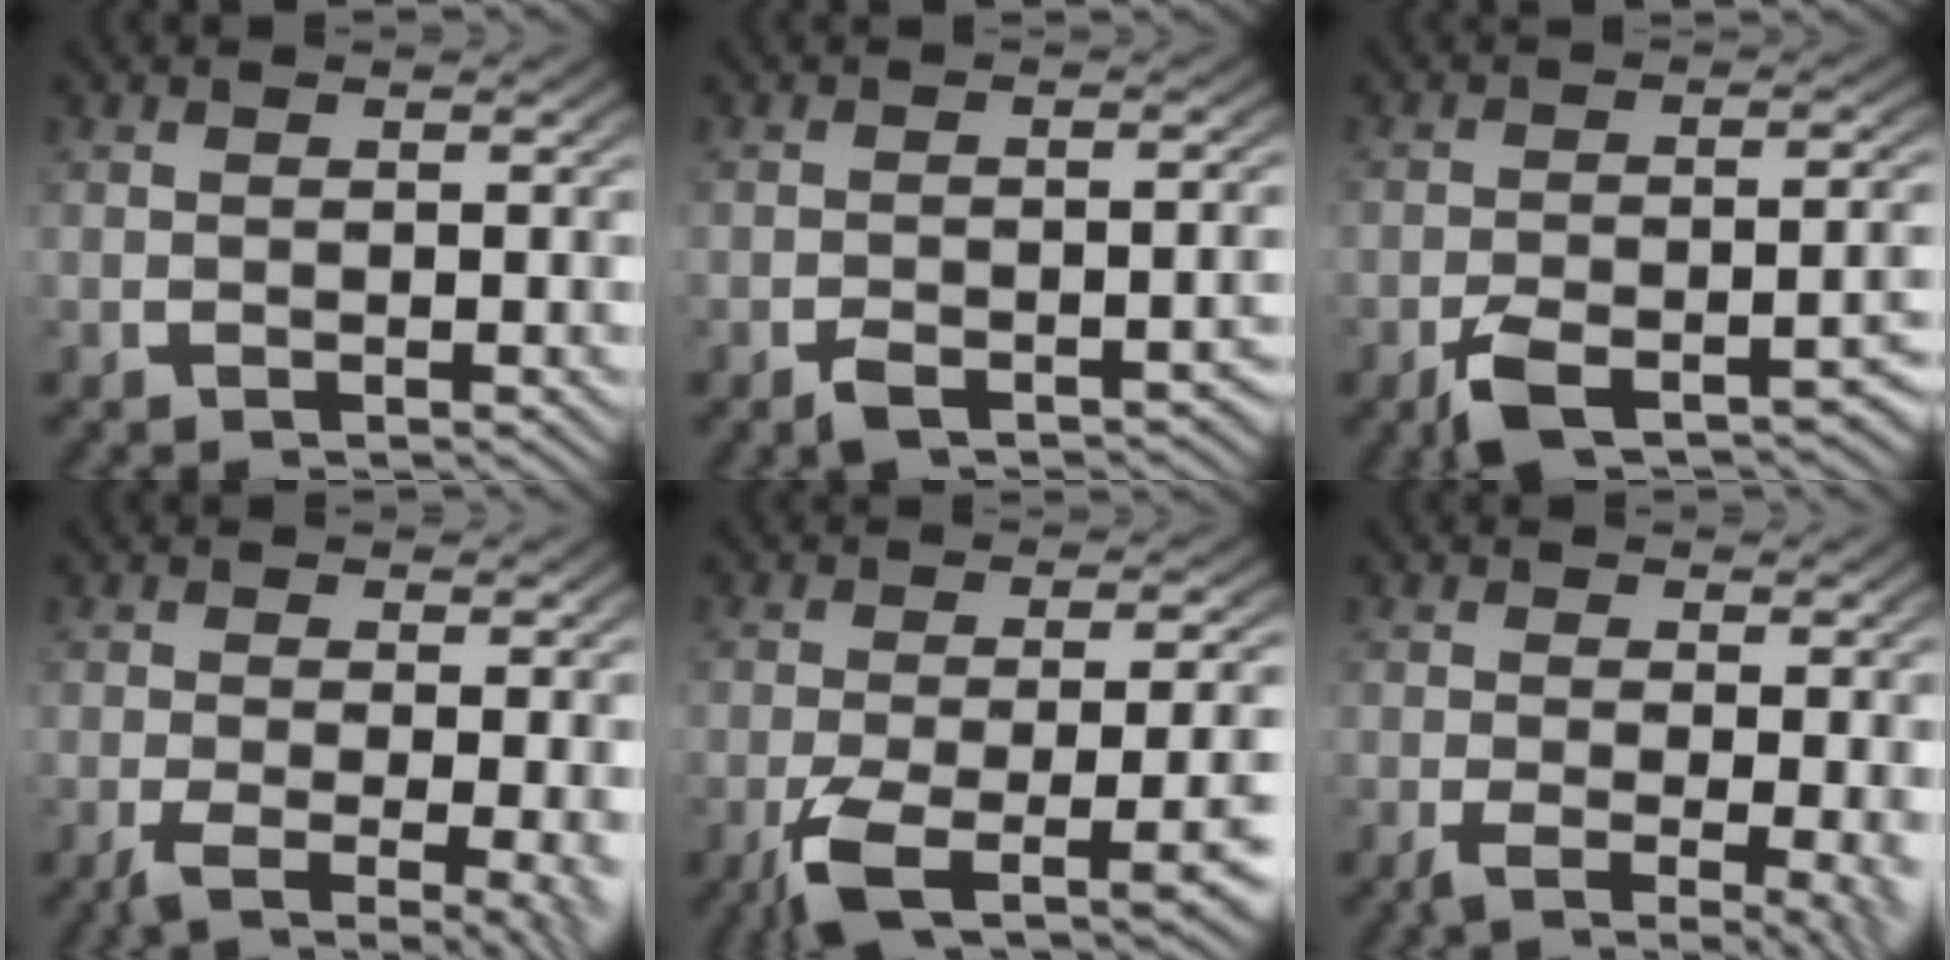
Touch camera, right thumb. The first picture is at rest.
{"total": 2.7, "force": [-2.3, 0.6, 1.2], "torque": [-0.023, -0.003, -0.036]}
{"total": 5.4, "force": [-3.9, 1.8, 3.3], "torque": [-0.060, -0.012, -0.058]}
{"total": 5.5, "force": [-2.0, 2.4, 4.5], "torque": [-0.077, -0.037, -0.018]}
{"total": 9.2, "force": [-4.3, 4.2, 7.0], "torque": [-0.137, -0.030, -0.049]}
{"total": 4.9, "force": [-1.7, 2.0, 4.1], "torque": [-0.065, -0.034, -0.014]}